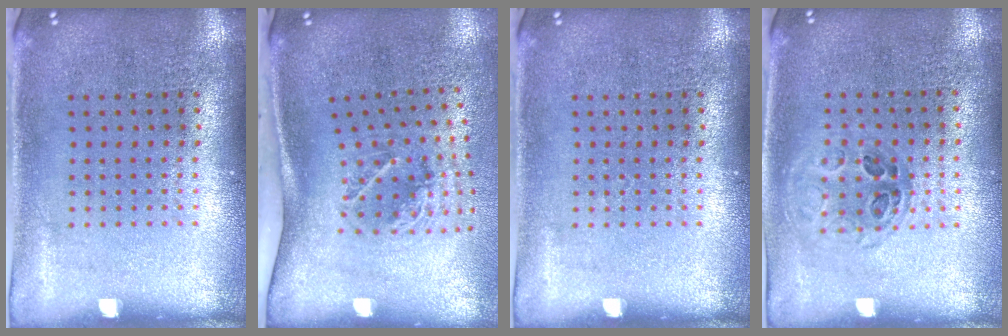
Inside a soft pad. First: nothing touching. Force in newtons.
{"total": 2.1, "press": 1.3, "slide": 1.7}
{"total": 0.0}
{"total": 0.9, "press": 0.9, "slide": 0.2}